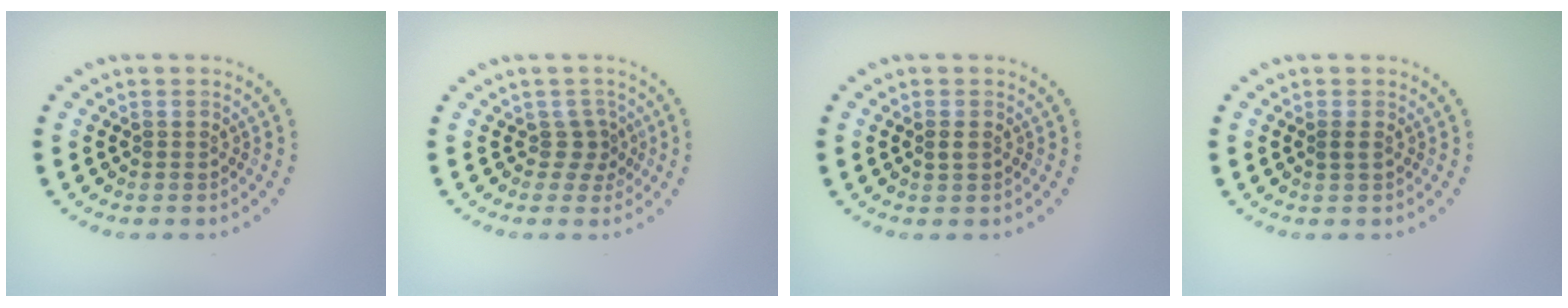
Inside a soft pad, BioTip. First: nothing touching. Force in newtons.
{"total": 1.9, "press": 1.3, "slide": 1.5}
{"total": 0.8, "press": 0.8, "slide": 0.1}
{"total": 0.7, "press": 0.7, "slide": 0.1}